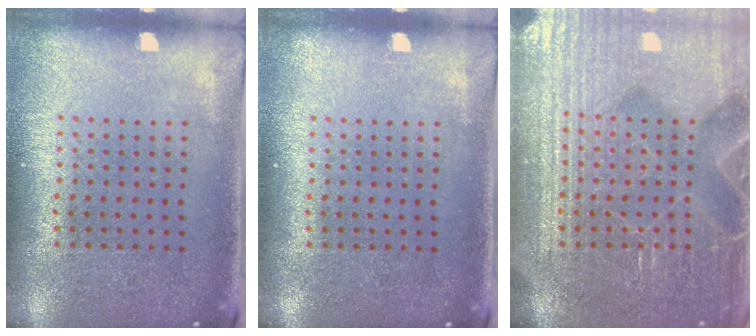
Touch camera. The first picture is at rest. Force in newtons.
{"total": 0.0}
{"total": 6.8, "press": 6.7, "slide": 0.8}